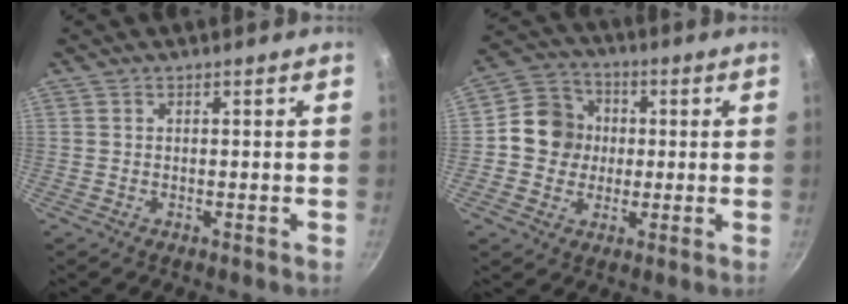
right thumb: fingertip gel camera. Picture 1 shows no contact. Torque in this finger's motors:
{"motor_torque": [1.02, 1.79, 0.72, -0.73, 0.27]}